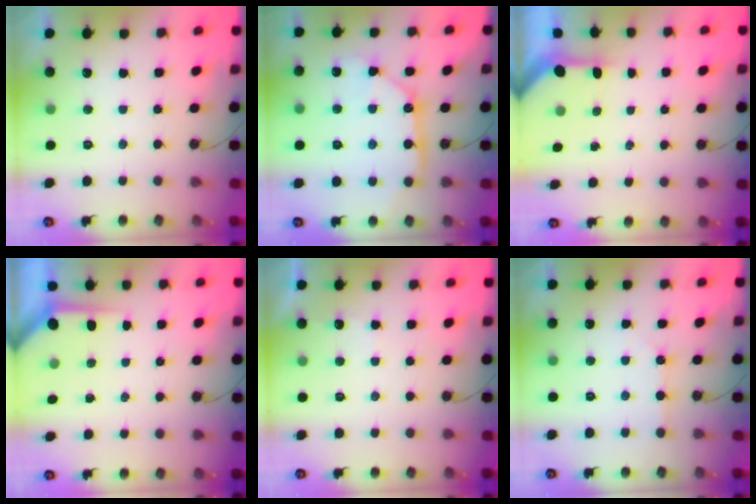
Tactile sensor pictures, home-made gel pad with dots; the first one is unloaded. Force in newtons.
{"total": 10.8, "press": 10.7, "slide": 1.1}
{"total": 2.9, "press": 2.9, "slide": 0.2}
{"total": 3.6, "press": 3.6, "slide": 0.3}
{"total": 2.5, "press": 2.5, "slide": 0.5}
{"total": 2.3, "press": 2.3, "slide": 0.3}